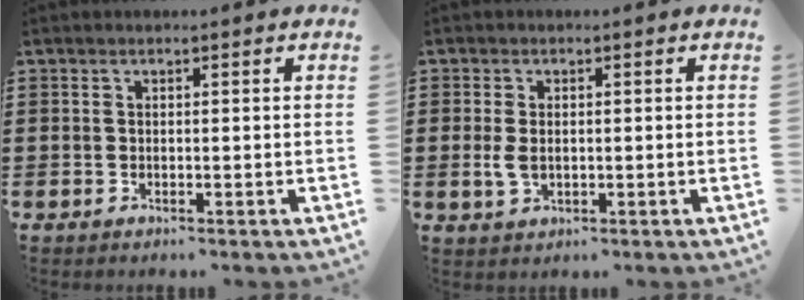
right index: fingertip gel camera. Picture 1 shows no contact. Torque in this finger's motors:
{"motor_torque": [0.76, 1.00, 0.24, 0.05]}